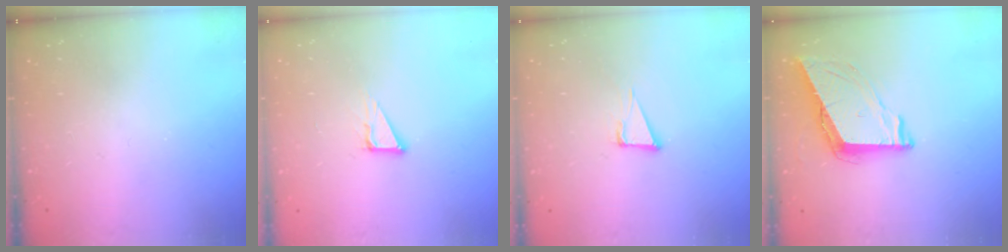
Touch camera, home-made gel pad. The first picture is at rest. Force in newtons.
{"total": 5.0, "press": 5.0, "slide": 0.2}
{"total": 5.7, "press": 4.6, "slide": 3.2}
{"total": 9.0, "press": 8.6, "slide": 2.9}